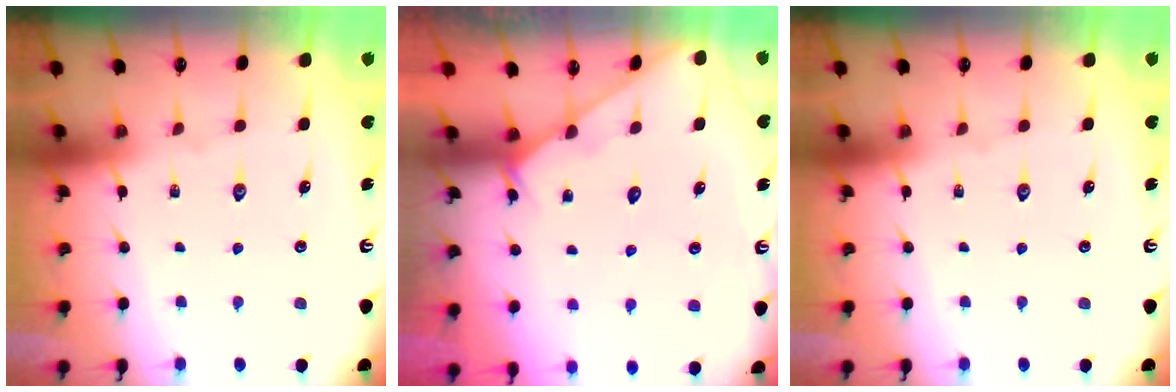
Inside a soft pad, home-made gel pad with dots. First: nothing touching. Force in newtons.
{"total": 3.2, "press": 3.2, "slide": 0.3}
{"total": 0.0}